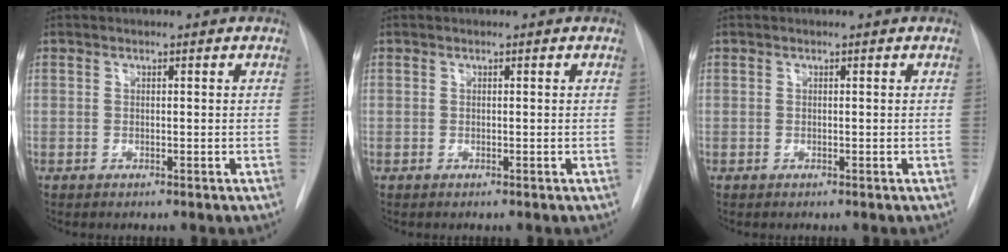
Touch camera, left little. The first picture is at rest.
{"total": 0.0}
{"total": 0.0}